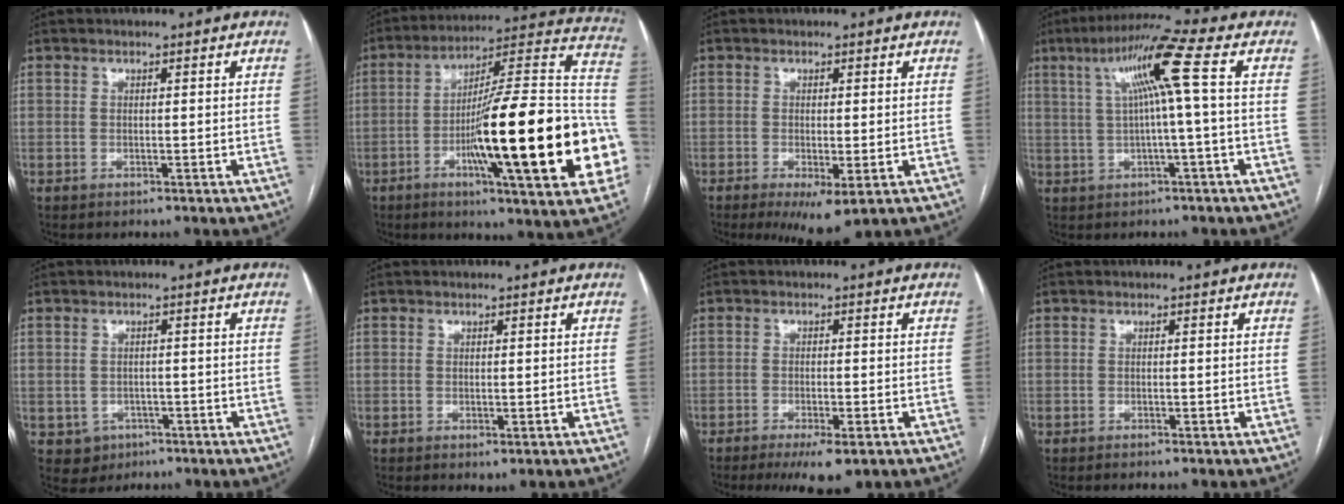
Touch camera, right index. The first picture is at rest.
{"total": 29.6, "force": [-7.4, 3.0, 28.5], "torque": [-0.344, 0.001, -0.117]}
{"total": 5.6, "force": [-2.5, 1.3, 4.9], "torque": [-0.071, -0.014, -0.032]}
{"total": 9.3, "force": [1.9, -1.3, 9.0], "torque": [-0.158, 0.028, 0.039]}
{"total": 3.6, "force": [-1.4, 3.3, 0.4], "torque": [0.001, 0.009, -0.013]}
{"total": 1.2, "force": [-0.3, 0.5, 1.0], "torque": [-0.016, -0.004, 0.000]}
{"total": 5.9, "force": [-3.7, 1.0, 4.5], "torque": [-0.068, -0.013, -0.053]}
{"total": 0.8, "force": [-0.6, -0.1, 0.5], "torque": [-0.008, 0.000, -0.011]}